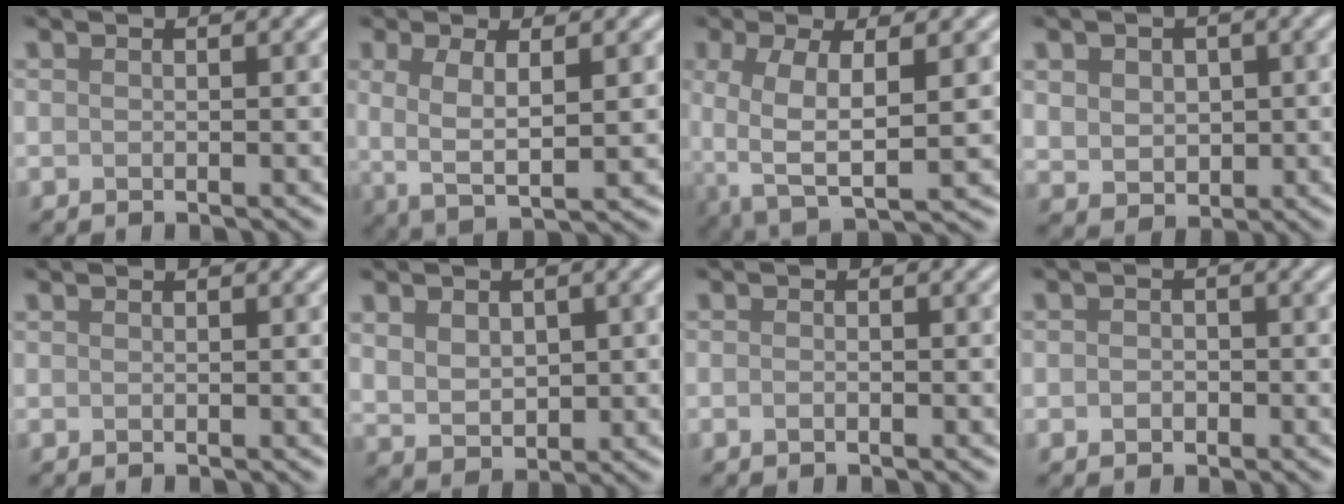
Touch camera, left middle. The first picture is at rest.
{"total": 3.9, "force": [0.3, 1.1, 3.7], "torque": [-0.075, -0.005, 0.006]}
{"total": 6.3, "force": [-0.3, 2.5, 5.8], "torque": [-0.120, -0.007, -0.006]}
{"total": 3.8, "force": [0.9, 3.1, 2.0], "torque": [-0.047, 0.006, 0.013]}
{"total": 0.0}
{"total": 3.4, "force": [0.8, 2.5, 2.3], "torque": [-0.046, -0.008, 0.023]}
{"total": 0.7, "force": [-0.4, 0.3, 0.5], "torque": [-0.009, -0.002, -0.008]}
{"total": 1.2, "force": [-0.4, 1.0, 0.5], "torque": [-0.008, -0.003, -0.009]}